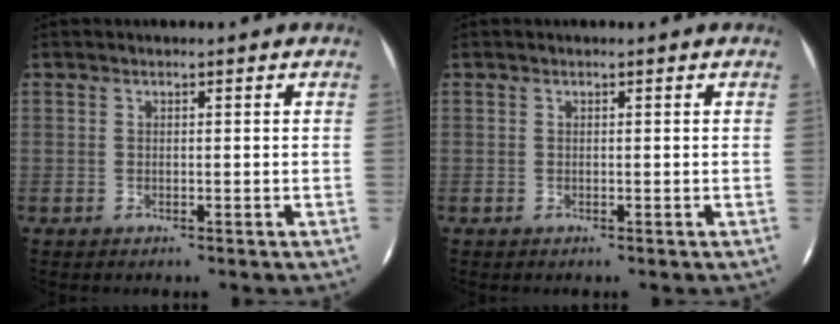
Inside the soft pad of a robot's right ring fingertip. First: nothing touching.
{"total": 0.0}